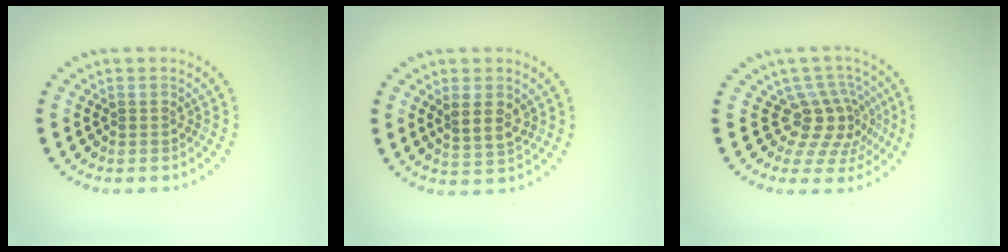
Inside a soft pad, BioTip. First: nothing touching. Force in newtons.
{"total": 2.7, "press": 2.5, "slide": 1.0}
{"total": 4.2, "press": 2.9, "slide": 3.0}